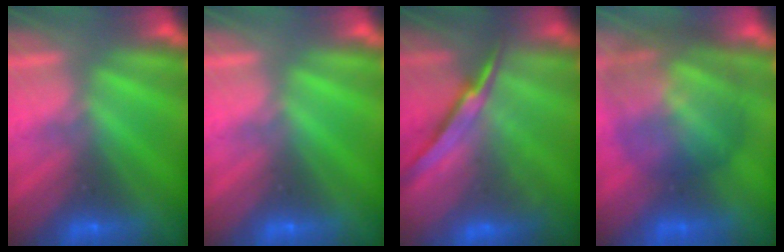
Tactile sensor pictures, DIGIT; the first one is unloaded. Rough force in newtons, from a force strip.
{"total": 0.0}
{"total": 5.8}
{"total": 7.4}